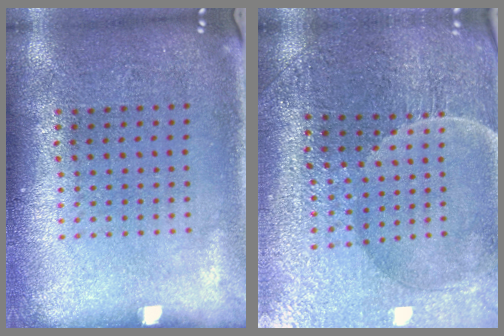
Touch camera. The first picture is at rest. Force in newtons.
{"total": 3.5, "press": 3.5, "slide": 0.2}